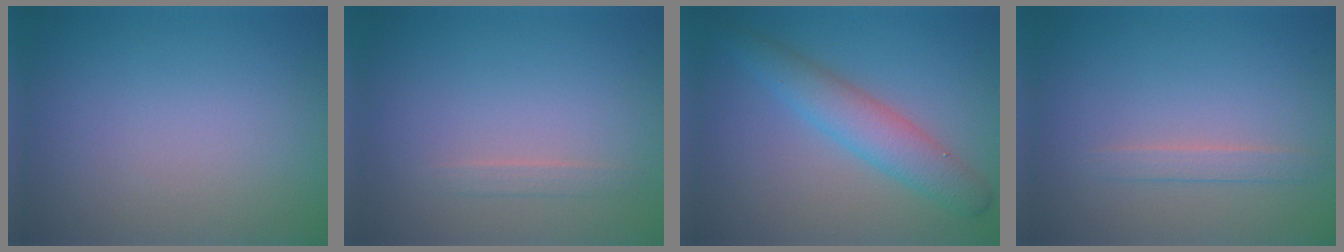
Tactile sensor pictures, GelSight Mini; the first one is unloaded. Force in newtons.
{"total": 0.9, "press": 0.9, "slide": 0.1}
{"total": 4.1, "press": 4.1, "slide": 0.4}
{"total": 1.3, "press": 1.3, "slide": 0.1}